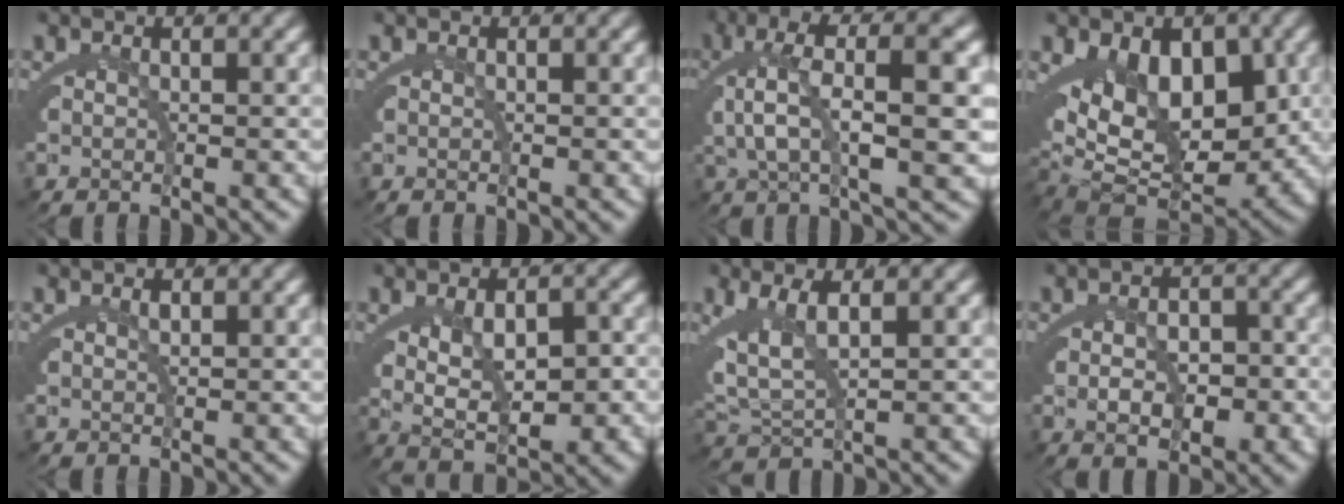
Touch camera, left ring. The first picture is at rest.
{"total": 0.0}
{"total": 6.5, "force": [1.0, 1.5, 6.2], "torque": [-0.113, 0.015, 0.013]}
{"total": 14.8, "force": [-1.6, 10.2, 10.5], "torque": [-0.196, -0.058, 0.003]}
{"total": 0.7, "force": [0.4, 0.4, 0.4], "torque": [-0.012, -0.003, 0.010]}
{"total": 6.5, "force": [0.3, 3.9, 5.3], "torque": [-0.082, -0.008, 0.012]}
{"total": 4.4, "force": [1.0, 2.3, 3.6], "torque": [-0.089, -0.011, 0.028]}
{"total": 2.9, "force": [-0.9, 1.5, 2.3], "torque": [-0.029, -0.008, -0.011]}